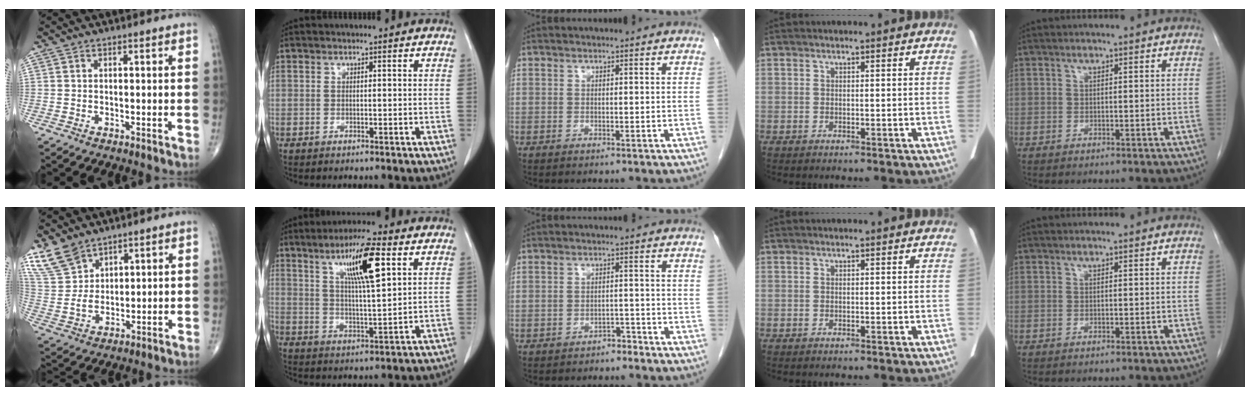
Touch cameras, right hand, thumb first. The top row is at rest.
{"thumb": {"total": 9.1, "force": [6.8, 5.0, 3.4], "torque": [-0.065, -0.022, 0.154]}, "index": {"total": 11.2, "force": [5.1, 1.1, 9.9], "torque": [-0.174, 0.006, 0.087]}, "middle": {"total": 2.1, "force": [-1.9, 0.9, 0.4], "torque": [-0.008, 0.001, -0.026]}}